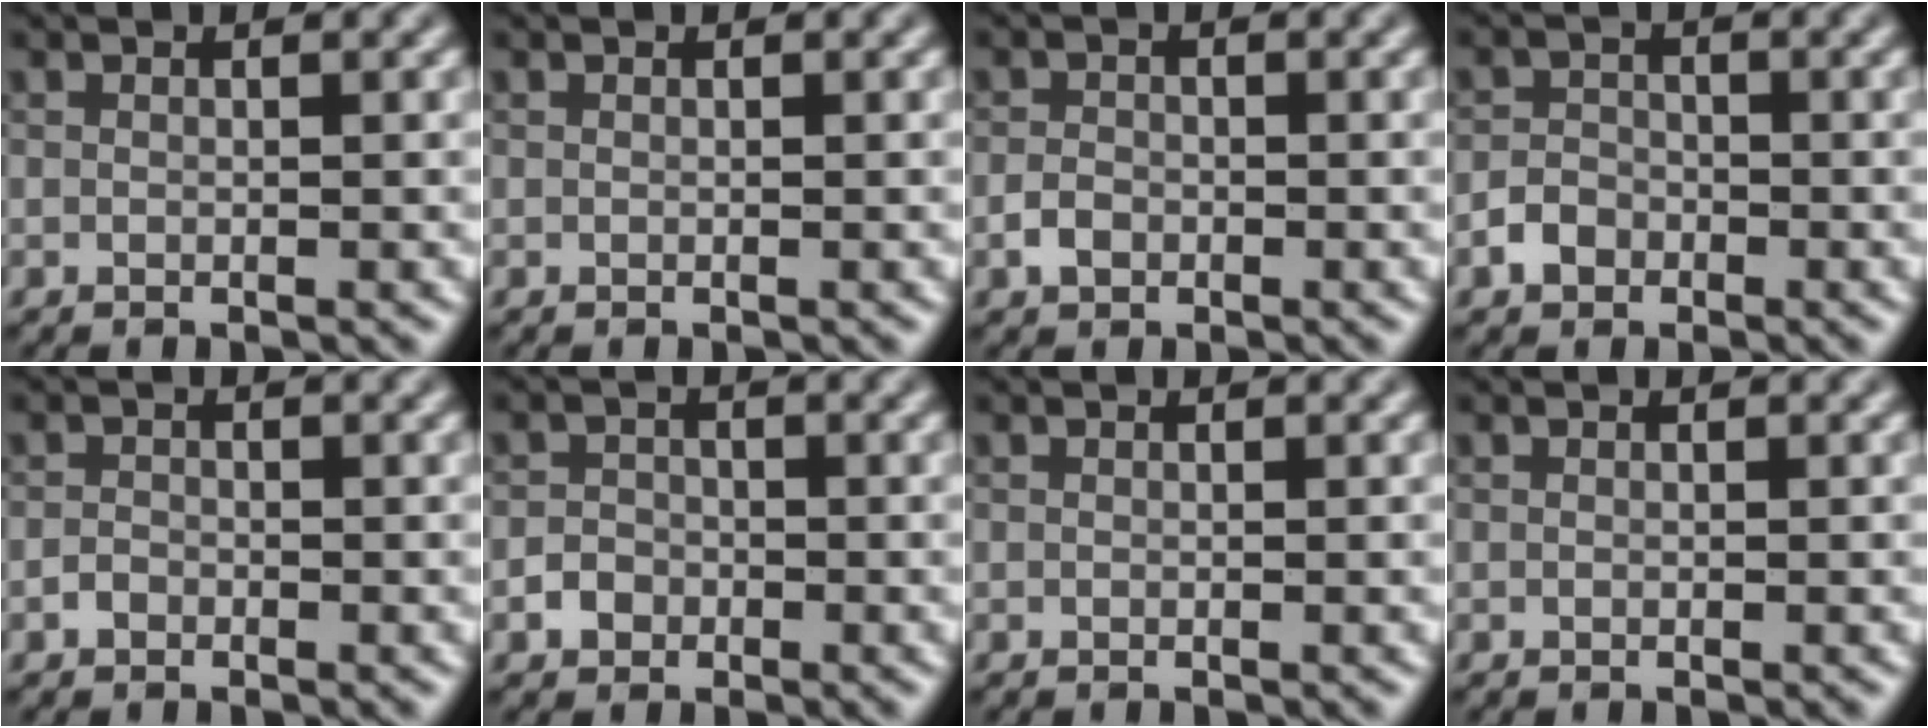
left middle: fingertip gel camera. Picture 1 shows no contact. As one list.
[{"total": 0.0}, {"total": 1.3, "force": [-0.6, 0.9, 0.6], "torque": [-0.008, 0.004, -0.015]}, {"total": 1.9, "force": [-1.1, 1.4, 0.6], "torque": [-0.006, 0.008, -0.024]}, {"total": 0.8, "force": [-0.5, 0.6, 0.2], "torque": [-0.001, 0.003, -0.011]}, {"total": 1.6, "force": [-0.7, 1.4, 0.4], "torque": [0.007, 0.005, -0.020]}, {"total": 0.0}, {"total": 0.0}]